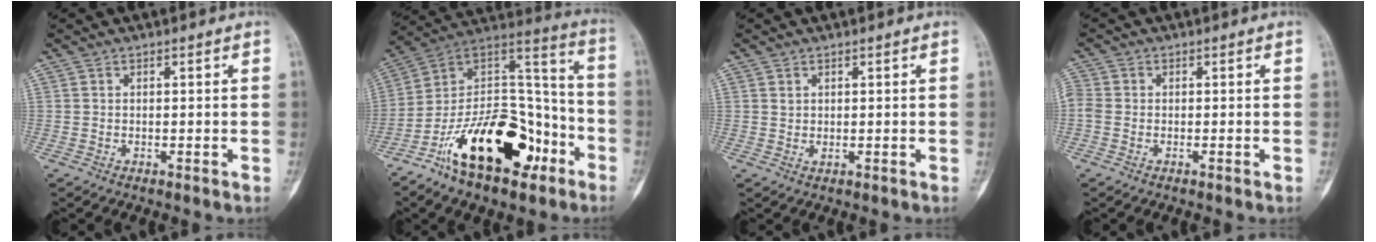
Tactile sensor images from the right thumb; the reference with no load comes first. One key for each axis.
{"total": 25.8, "fx": -12.2, "fy": 13.2, "fz": 18.5, "tx": -0.298, "ty": 0.085, "tz": -0.206}
{"total": 1.0, "fx": 0.5, "fy": 0.7, "fz": 0.6, "tx": -0.006, "ty": -0.005, "tz": 0.012}
{"total": 2.7, "fx": -0.2, "fy": 2.1, "fz": 1.7, "tx": -0.048, "ty": 0.003, "tz": -0.011}